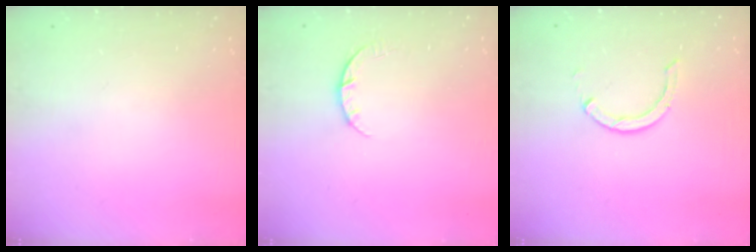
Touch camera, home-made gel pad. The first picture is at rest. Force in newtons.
{"total": 3.2, "press": 3.2, "slide": 0.5}
{"total": 2.9, "press": 2.9, "slide": 0.4}